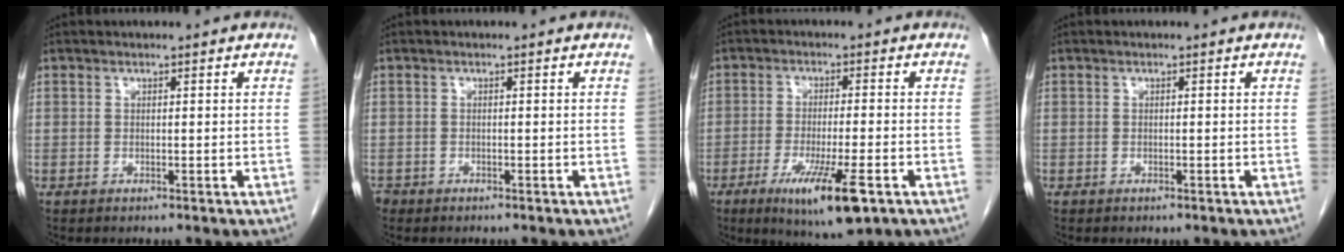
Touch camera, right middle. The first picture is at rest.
{"total": 1.4, "force": [-1.1, 0.8, 0.2], "torque": [-0.010, 0.000, -0.019]}
{"total": 10.5, "force": [-5.2, 1.2, 9.1], "torque": [-0.160, -0.029, -0.079]}
{"total": 0.0}